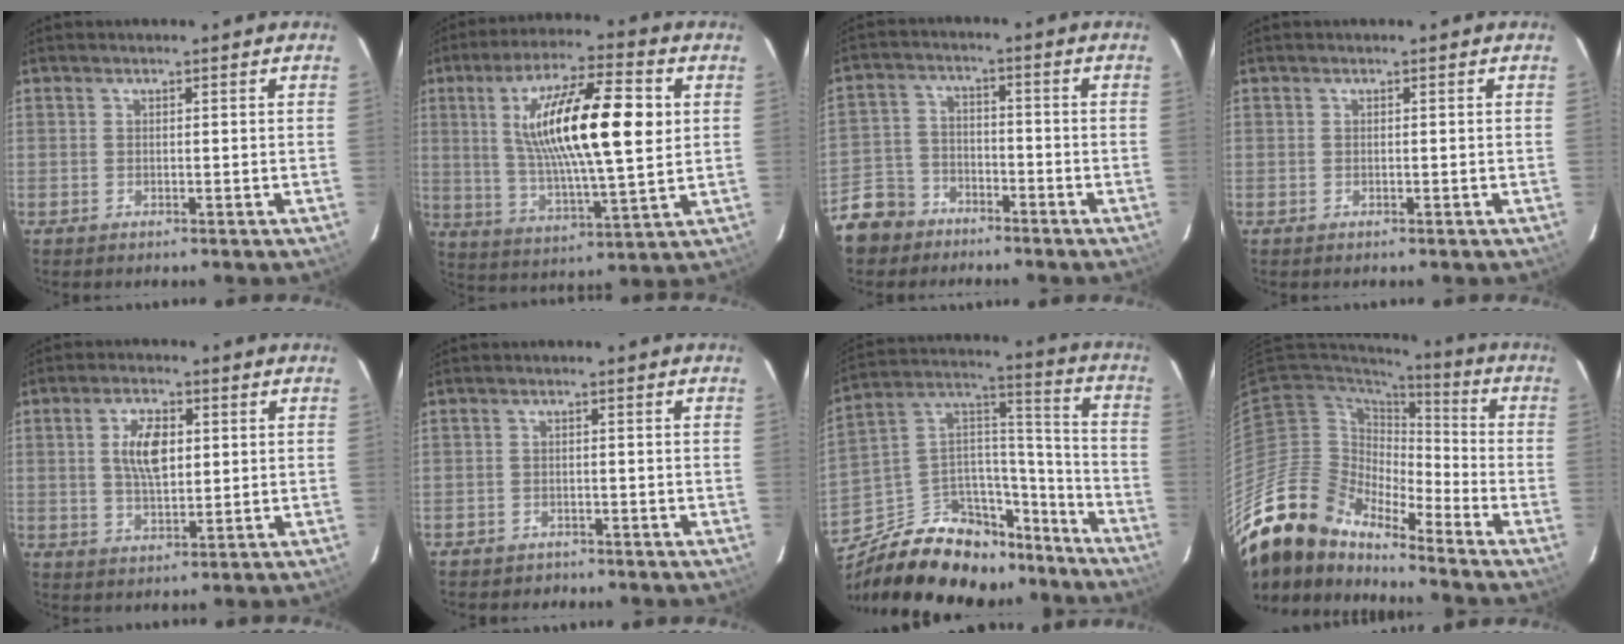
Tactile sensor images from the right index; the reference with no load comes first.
{"total": 19.8, "force": [4.3, 4.7, 18.8], "torque": [-0.331, 0.015, 0.079]}
{"total": 9.2, "force": [-6.6, 6.1, 2.0], "torque": [-0.071, 0.017, -0.119]}
{"total": 0.0}
{"total": 7.3, "force": [1.4, 3.5, 6.2], "torque": [-0.116, 0.007, 0.029]}
{"total": 3.3, "force": [-2.5, 2.1, 0.2], "torque": [-0.016, 0.006, -0.039]}
{"total": 25.5, "force": [-17.8, 13.7, 12.1], "torque": [-0.239, 0.073, -0.254]}
{"total": 18.0, "force": [-15.8, 6.3, 5.9], "torque": [-0.115, -0.010, -0.303]}